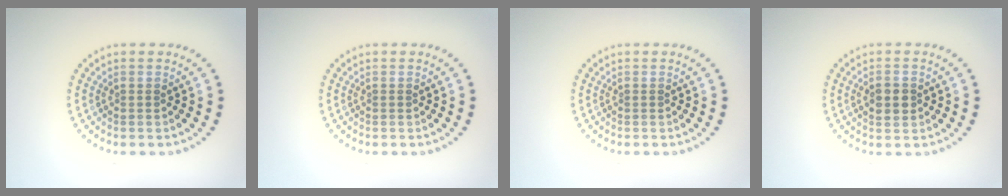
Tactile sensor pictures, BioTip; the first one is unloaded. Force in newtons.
{"total": 0.0}
{"total": 0.0}
{"total": 2.6, "press": 2.6, "slide": 0.1}